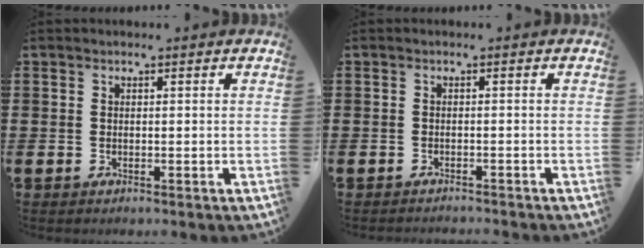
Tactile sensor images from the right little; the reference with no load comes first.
{"total": 0.8, "force": [-0.7, -0.1, -0.1], "torque": [0.001, 0.000, -0.016]}